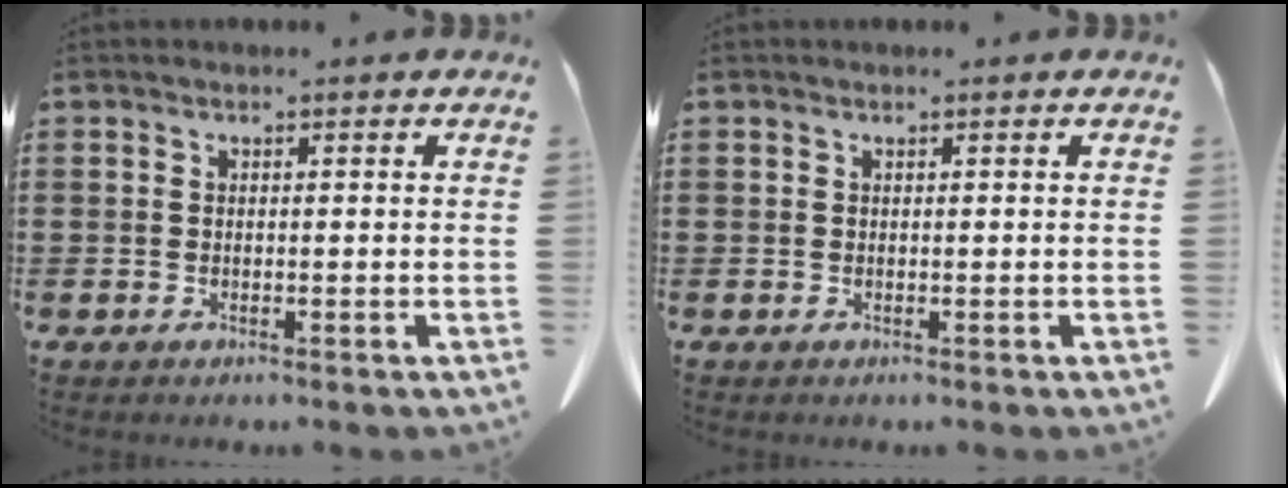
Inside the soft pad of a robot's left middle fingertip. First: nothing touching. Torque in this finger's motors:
{"motor_torque": [0.02, 0.01, 0.00, -0.01]}